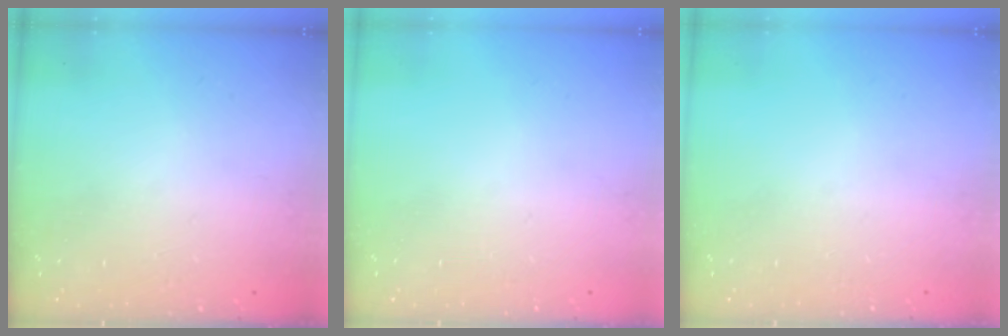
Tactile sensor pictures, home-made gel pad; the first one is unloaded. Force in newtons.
{"total": 0.0}
{"total": 0.0}